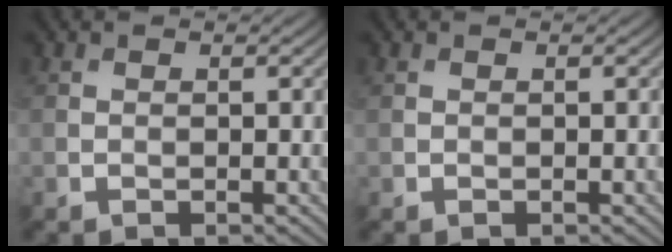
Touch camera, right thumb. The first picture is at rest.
{"total": 0.0}